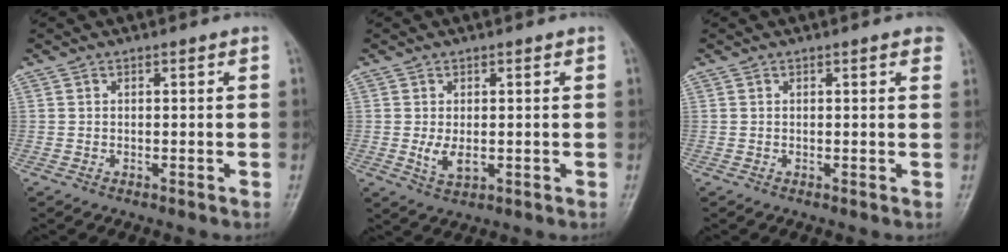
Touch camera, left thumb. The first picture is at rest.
{"total": 3.6, "force": [-0.1, 2.1, 2.9], "torque": [-0.052, -0.010, 0.006]}
{"total": 6.5, "force": [4.7, 2.1, 3.9], "torque": [-0.021, -0.011, 0.041]}